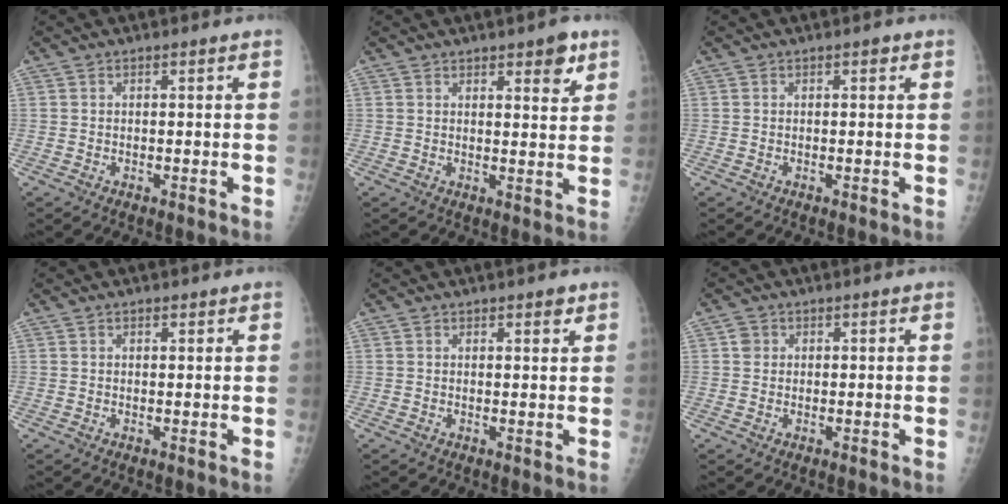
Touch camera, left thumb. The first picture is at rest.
{"total": 5.0, "force": [3.0, 1.9, 3.6], "torque": [-0.030, -0.016, 0.036]}
{"total": 0.6, "force": [0.3, 0.4, 0.4], "torque": [0.001, 0.001, 0.000]}
{"total": 1.0, "force": [0.7, 0.5, 0.4], "torque": [-0.002, -0.003, 0.008]}
{"total": 1.8, "force": [1.3, 0.8, 1.1], "torque": [-0.003, -0.006, 0.014]}
{"total": 1.8, "force": [0.5, 1.6, 0.5], "torque": [-0.001, 0.000, 0.004]}